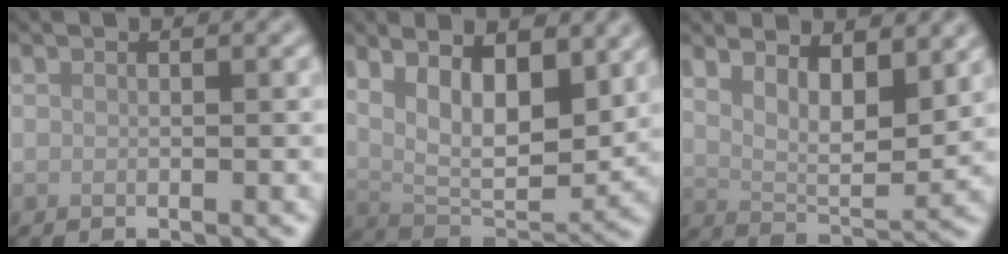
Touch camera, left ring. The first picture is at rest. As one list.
[{"total": 9.6, "force": [3.9, 4.3, 7.6], "torque": [-0.128, -0.003, 0.065]}, {"total": 6.2, "force": [3.4, 2.4, 4.6], "torque": [-0.083, -0.008, 0.059]}]